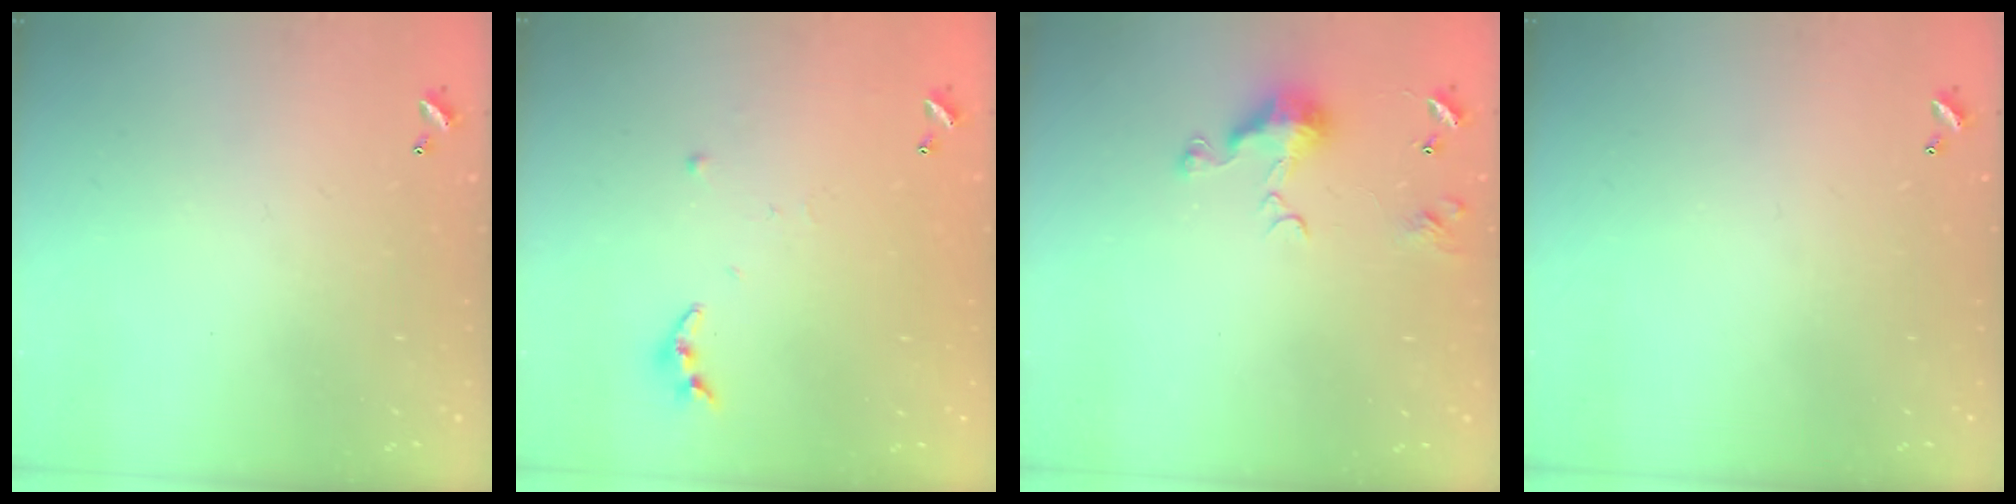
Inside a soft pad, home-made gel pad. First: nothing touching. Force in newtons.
{"total": 3.8, "press": 3.8, "slide": 0.3}
{"total": 6.6, "press": 6.5, "slide": 1.0}
{"total": 0.0}